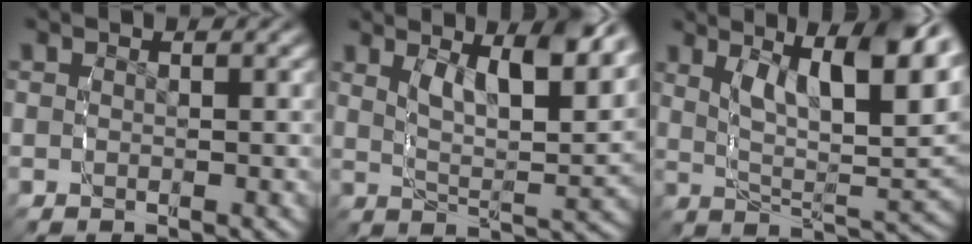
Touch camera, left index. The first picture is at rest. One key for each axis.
{"total": 7.8, "fx": 3.5, "fy": 2.7, "fz": 6.5, "tx": -0.087, "ty": -0.011, "tz": 0.058}
{"total": 11.7, "fx": 4.3, "fy": 4.8, "fz": 9.8, "tx": -0.122, "ty": 0.000, "tz": 0.066}